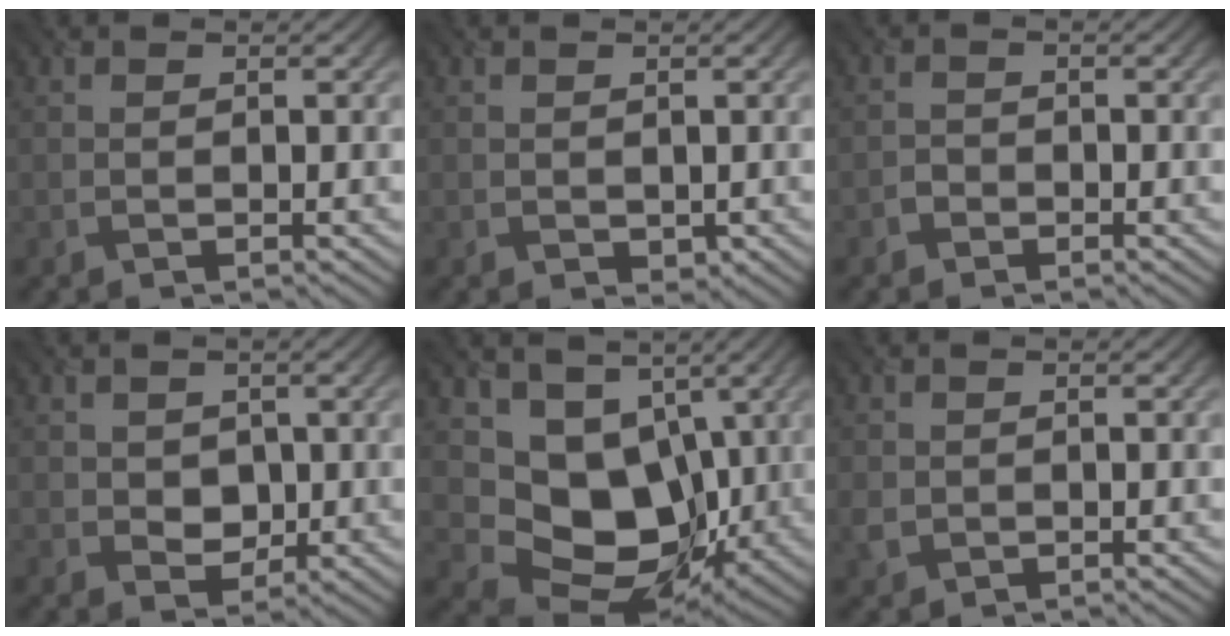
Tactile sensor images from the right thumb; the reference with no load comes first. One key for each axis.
{"total": 1.1, "fx": 0.2, "fy": 0.9, "fz": 0.5, "tx": -0.014, "ty": -0.007, "tz": 0.008}
{"total": 1.3, "fx": -0.9, "fy": 0.9, "fz": 0.2, "tx": 0.000, "ty": 0.004, "tz": -0.020}
{"total": 3.5, "fx": 0.4, "fy": 3.0, "fz": 1.8, "tx": -0.043, "ty": -0.009, "tz": 0.004}
{"total": 11.3, "fx": 0.9, "fy": 8.8, "fz": 7.1, "tx": -0.135, "ty": -0.029, "tz": 0.015}
{"total": 1.6, "fx": -0.2, "fy": 1.5, "fz": 0.6, "tx": -0.019, "ty": -0.007, "tz": -0.004}